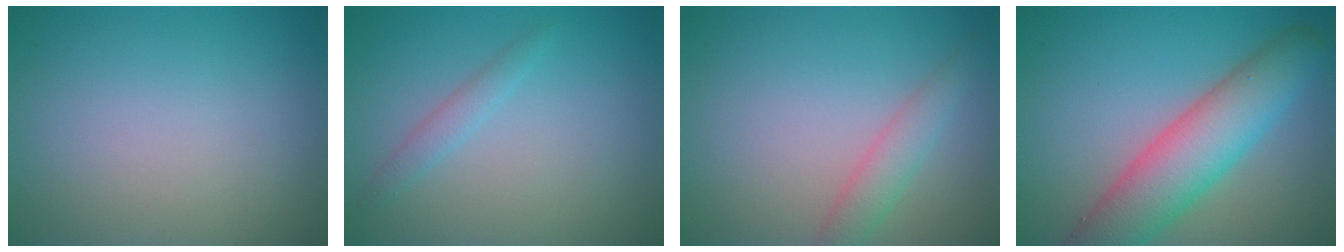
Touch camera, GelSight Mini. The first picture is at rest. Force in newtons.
{"total": 1.3, "press": 1.3, "slide": 0.0}
{"total": 2.4, "press": 2.4, "slide": 0.1}
{"total": 7.8, "press": 7.8, "slide": 0.5}